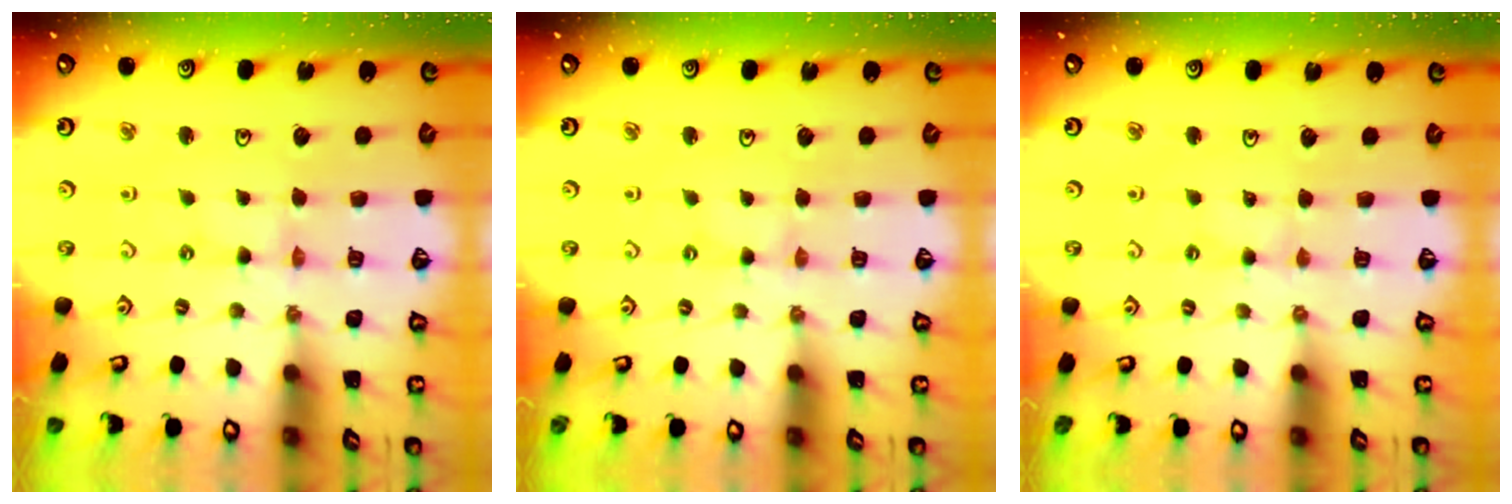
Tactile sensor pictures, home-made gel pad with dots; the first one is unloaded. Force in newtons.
{"total": 1.0, "press": 1.0, "slide": 0.2}
{"total": 1.7, "press": 1.6, "slide": 0.4}